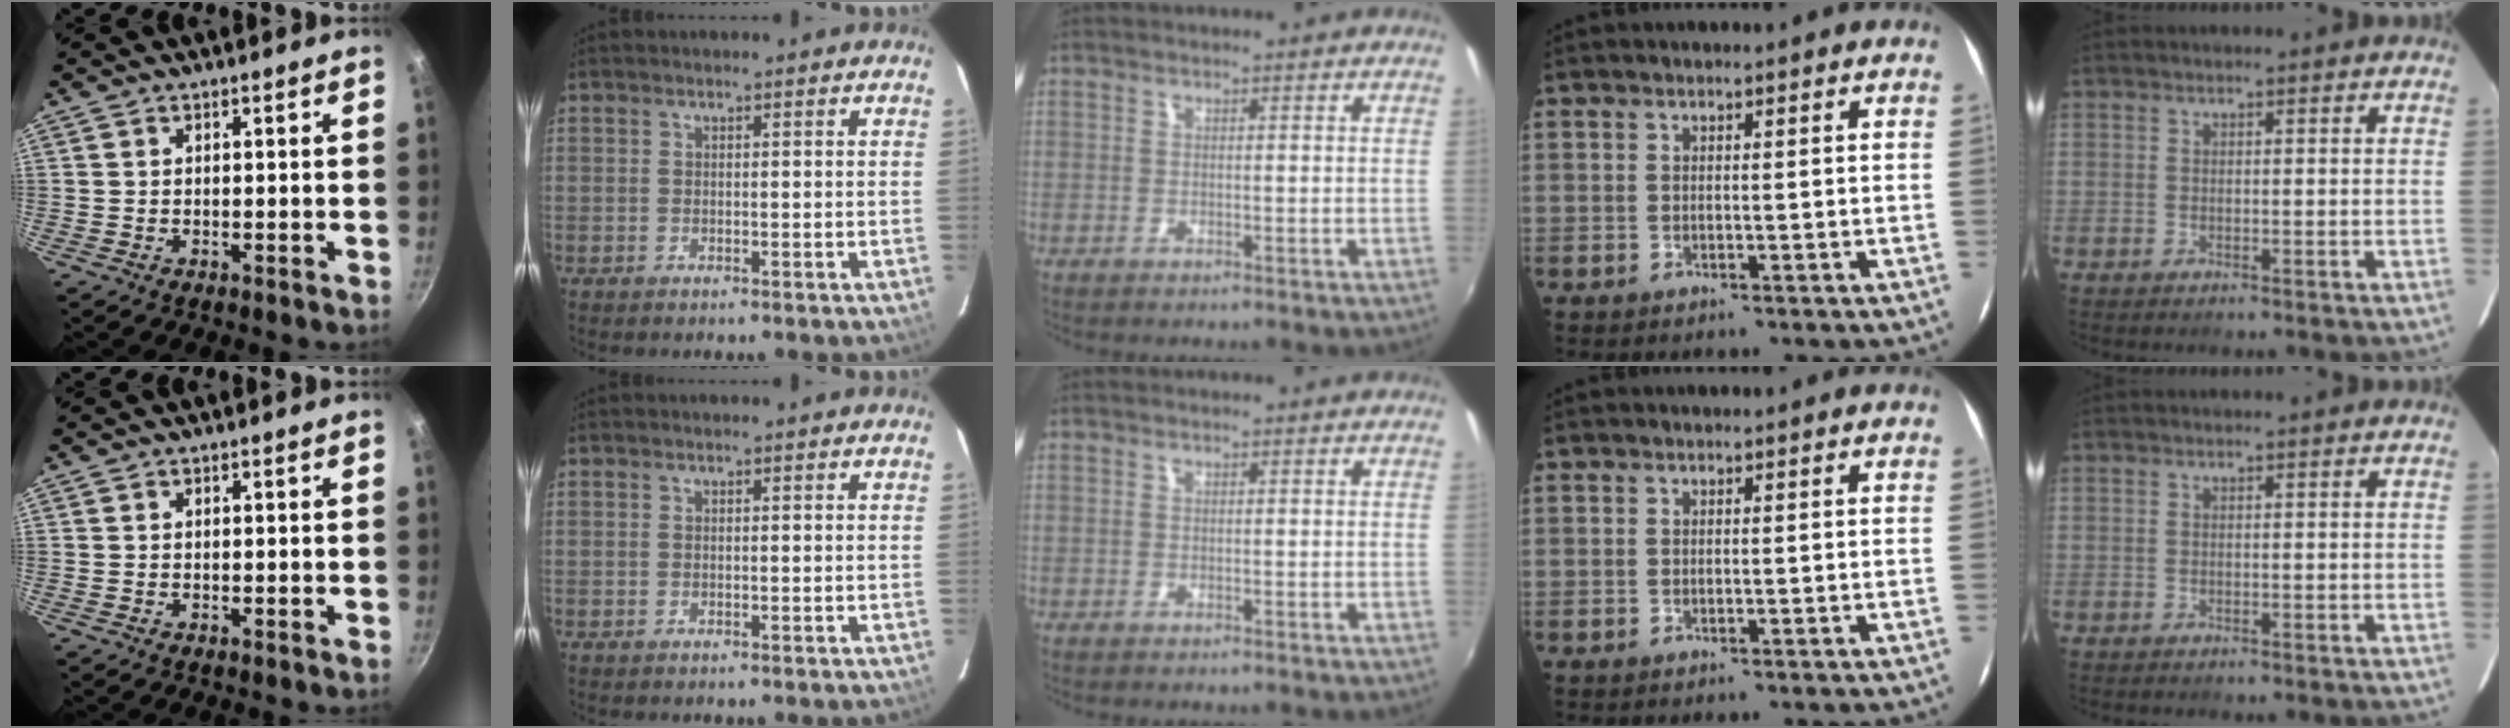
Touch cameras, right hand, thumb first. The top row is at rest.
{}